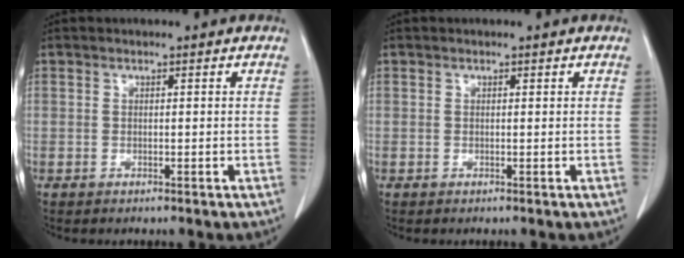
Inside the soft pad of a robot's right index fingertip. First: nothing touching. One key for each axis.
{"total": 0.0}